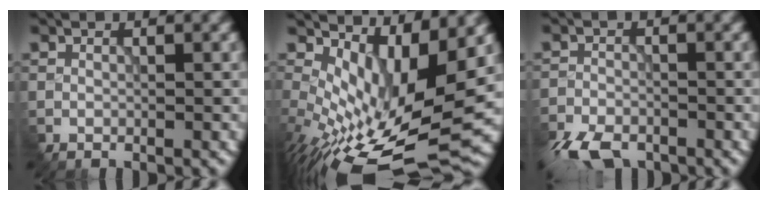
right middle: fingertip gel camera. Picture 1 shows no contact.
{"total": 11.4, "force": [0.4, 4.9, 10.3], "torque": [-0.196, -0.029, 0.024]}
{"total": 5.3, "force": [-4.3, 2.1, 2.4], "torque": [-0.048, -0.023, -0.087]}